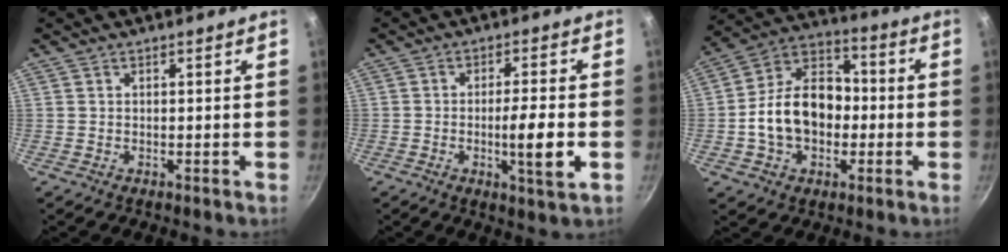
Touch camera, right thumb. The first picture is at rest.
{"total": 7.6, "force": [-1.8, 0.9, 7.4], "torque": [-0.119, 0.008, -0.030]}
{"total": 16.1, "force": [-1.8, 11.6, 11.0], "torque": [-0.156, 0.042, -0.046]}